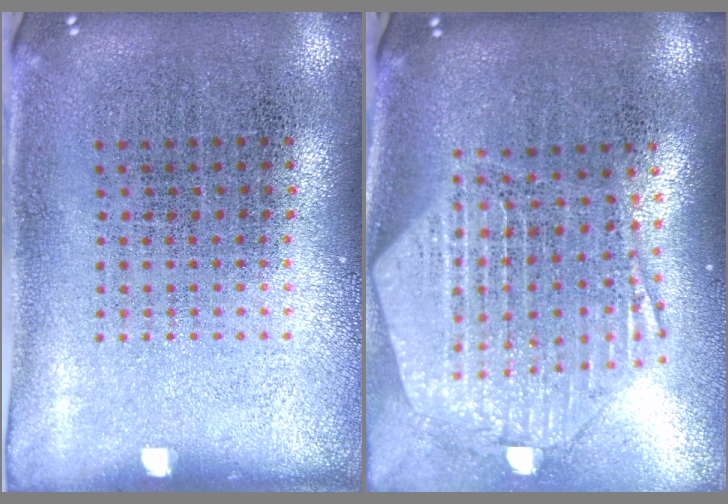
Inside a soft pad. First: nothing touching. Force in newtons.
{"total": 2.8, "press": 2.3, "slide": 1.6}